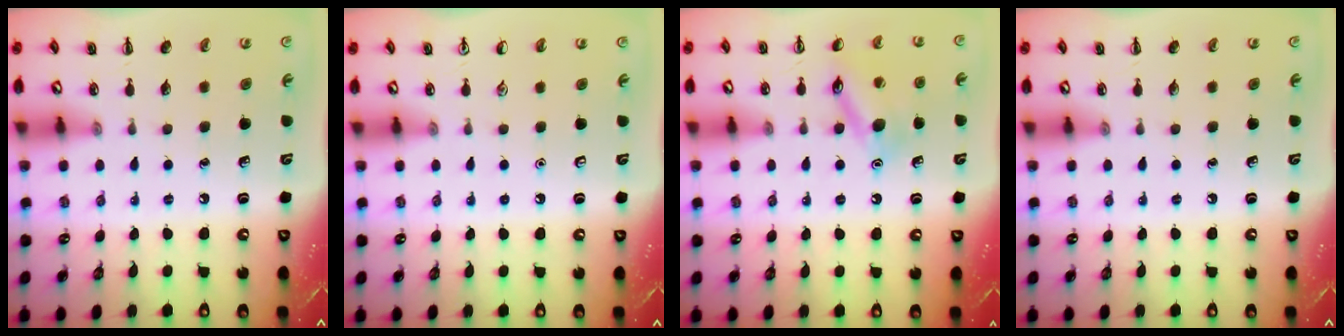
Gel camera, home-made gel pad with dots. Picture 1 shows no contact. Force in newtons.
{"total": 0.0}
{"total": 12.5, "press": 12.4, "slide": 1.9}
{"total": 0.0}